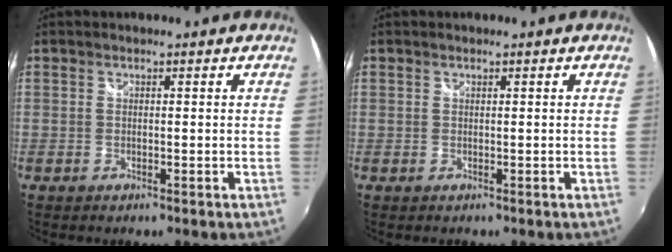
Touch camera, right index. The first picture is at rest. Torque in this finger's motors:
{"motor_torque": [-1.90, -0.07, -0.58, -0.21]}